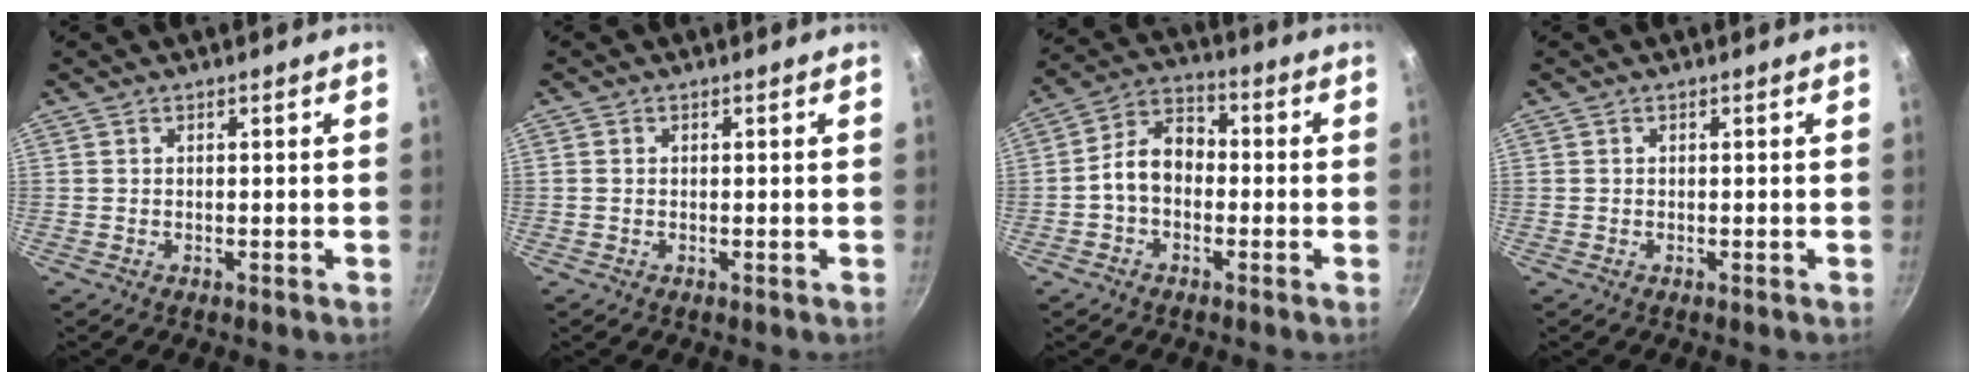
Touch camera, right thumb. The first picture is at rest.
{"total": 0.6, "force": [0.0, 0.6, 0.3], "torque": [-0.005, 0.002, -0.002]}
{"total": 8.6, "force": [-1.3, 6.2, 5.8], "torque": [-0.072, 0.036, -0.042]}
{"total": 0.0}